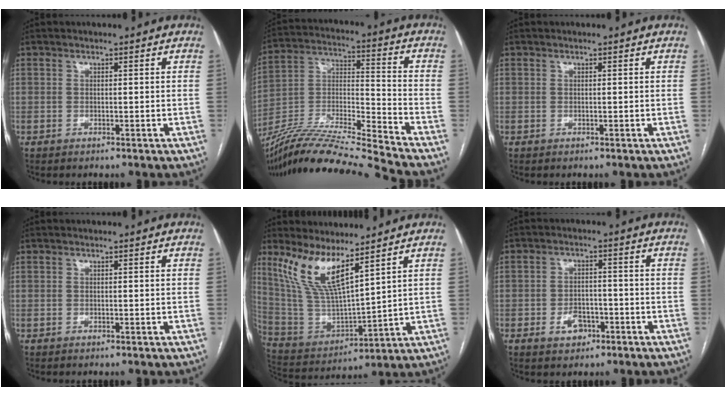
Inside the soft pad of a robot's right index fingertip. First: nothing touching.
{"total": 19.8, "force": [-18.0, -1.9, 7.9], "torque": [-0.167, 0.000, -0.327]}
{"total": 0.0}
{"total": 0.0}
{"total": 11.8, "force": [7.9, 2.1, 8.5], "torque": [-0.187, -0.008, 0.170]}
{"total": 4.6, "force": [-2.1, 3.2, 2.6], "torque": [-0.044, 0.006, -0.029]}